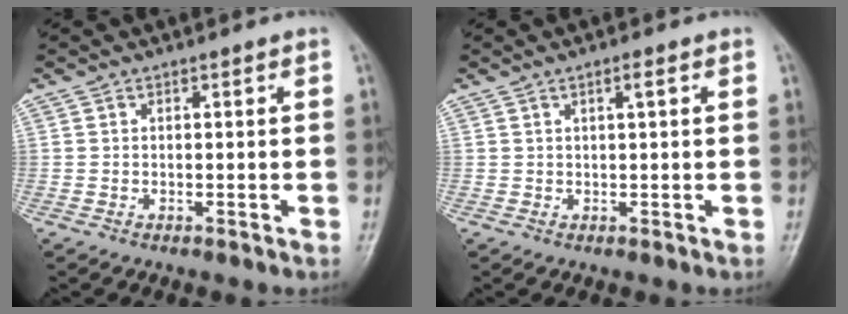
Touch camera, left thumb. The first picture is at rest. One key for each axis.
{"total": 1.2, "fx": 0.5, "fy": 0.1, "fz": 1.1, "tx": -0.021, "ty": 0.002, "tz": 0.008}